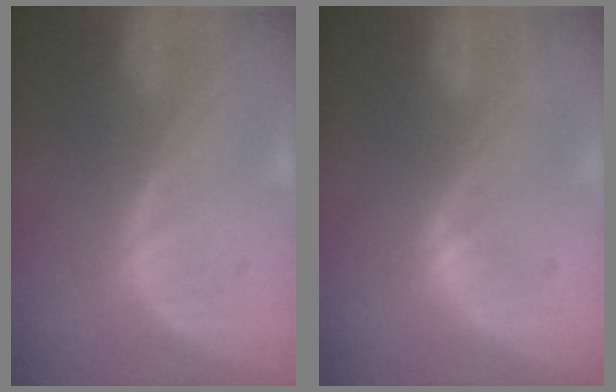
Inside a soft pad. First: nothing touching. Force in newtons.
{"total": 0.9, "press": 0.9, "slide": 0.3}